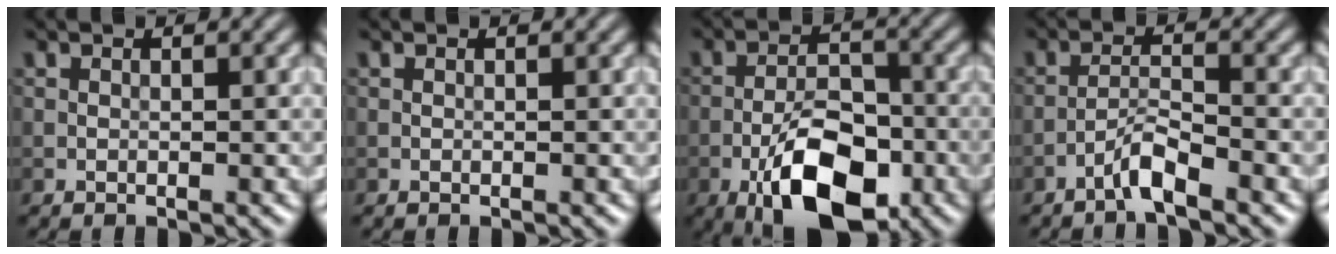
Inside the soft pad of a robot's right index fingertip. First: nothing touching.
{"total": 0.0}
{"total": 8.8, "force": [-4.4, 3.9, 6.5], "torque": [-0.109, 0.006, -0.084]}
{"total": 2.6, "force": [-2.0, 0.2, 1.7], "torque": [-0.031, 0.012, -0.044]}